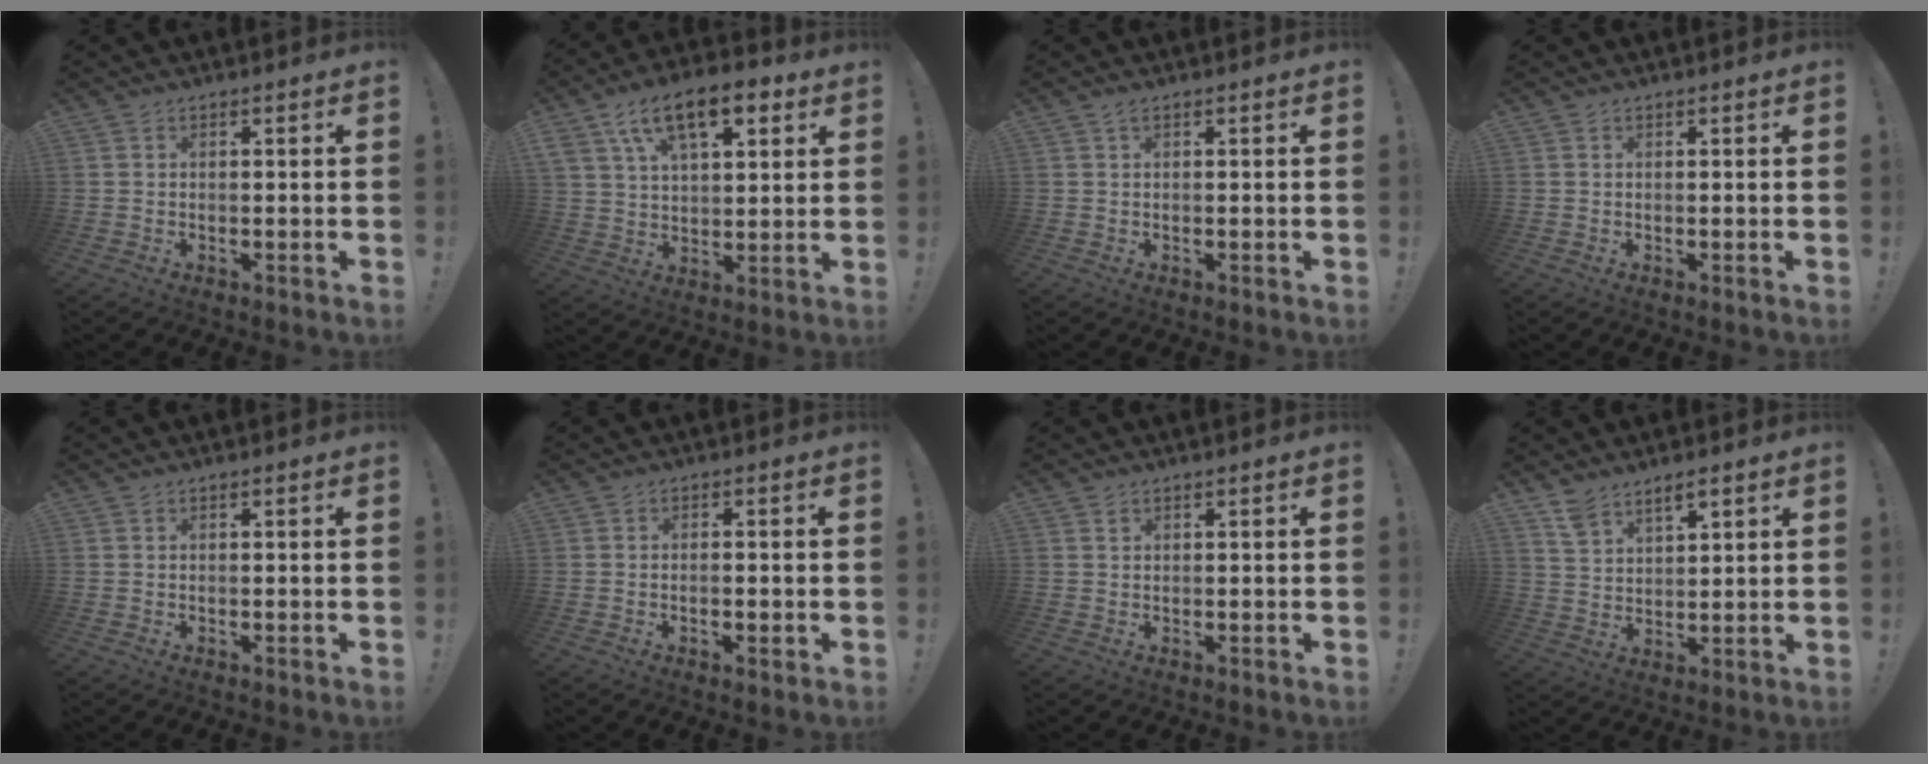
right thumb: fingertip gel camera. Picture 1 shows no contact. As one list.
[{"total": 15.1, "force": [7.6, 7.9, 10.4], "torque": [-0.174, -0.024, 0.135]}, {"total": 0.9, "force": [0.6, 0.1, 0.6], "torque": [-0.007, -0.001, 0.009]}, {"total": 0.0}, {"total": 0.0}, {"total": 1.9, "force": [-0.9, 0.7, 1.6], "torque": [-0.024, 0.003, -0.015]}, {"total": 0.8, "force": [0.5, 0.5, 0.3], "torque": [0.000, -0.001, 0.009]}, {"total": 6.6, "force": [5.1, 3.1, 2.8], "torque": [-0.046, -0.026, 0.095]}]